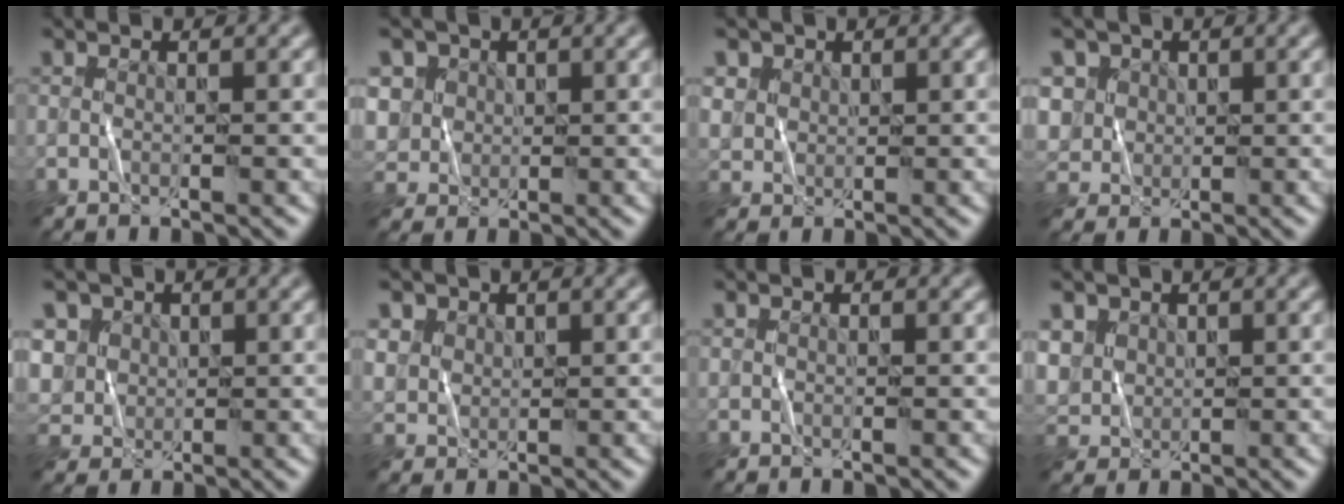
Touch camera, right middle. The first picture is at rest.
{"total": 3.1, "force": [1.5, 2.7, -0.1], "torque": [-0.035, 0.006, 0.041]}
{"total": 2.0, "force": [1.5, 1.3, -0.3], "torque": [-0.021, 0.008, 0.032]}
{"total": 2.6, "force": [1.3, 2.2, -0.4], "torque": [-0.029, 0.003, 0.043]}
{"total": 3.3, "force": [1.7, 2.8, 0.2], "torque": [-0.048, 0.007, 0.048]}
{"total": 2.4, "force": [1.8, 1.6, -0.1], "torque": [-0.029, 0.008, 0.039]}
{"total": 0.0}
{"total": 2.1, "force": [1.2, 1.7, -0.4], "torque": [-0.028, 0.004, 0.038]}